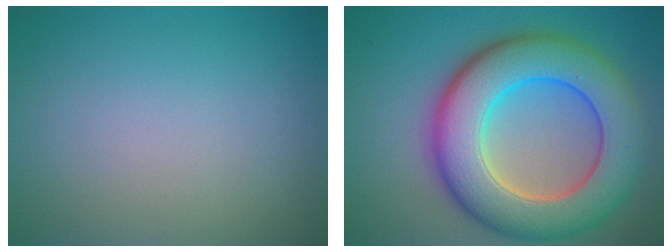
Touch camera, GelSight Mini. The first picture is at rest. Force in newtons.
{"total": 11.7, "press": 11.7, "slide": 0.4}